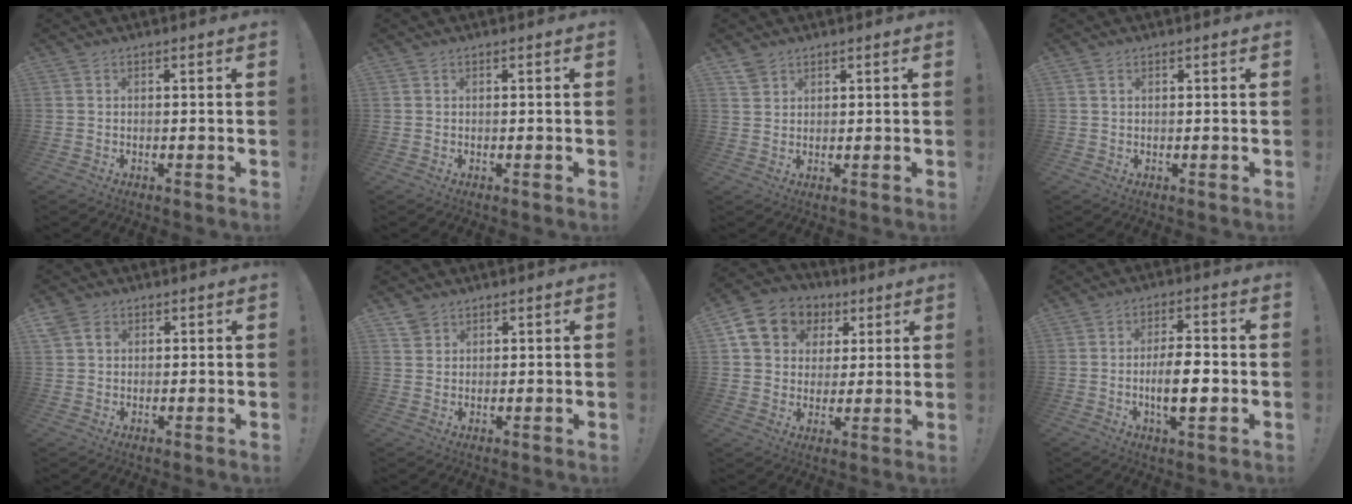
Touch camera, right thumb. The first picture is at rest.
{"total": 0.0}
{"total": 2.9, "force": [2.3, 1.7, 0.5], "torque": [-0.003, -0.012, 0.043]}
{"total": 0.9, "force": [0.5, 0.4, 0.6], "torque": [-0.014, 0.001, 0.010]}
{"total": 4.1, "force": [1.5, 3.4, 1.7], "torque": [-0.026, 0.003, 0.030]}
{"total": 2.9, "force": [2.2, 1.8, 0.4], "torque": [0.000, -0.009, 0.041]}
{"total": 13.0, "force": [5.0, 10.8, 5.2], "torque": [-0.070, -0.021, 0.103]}
{"total": 9.4, "force": [-2.2, 2.9, 8.7], "torque": [-0.157, -0.005, -0.044]}